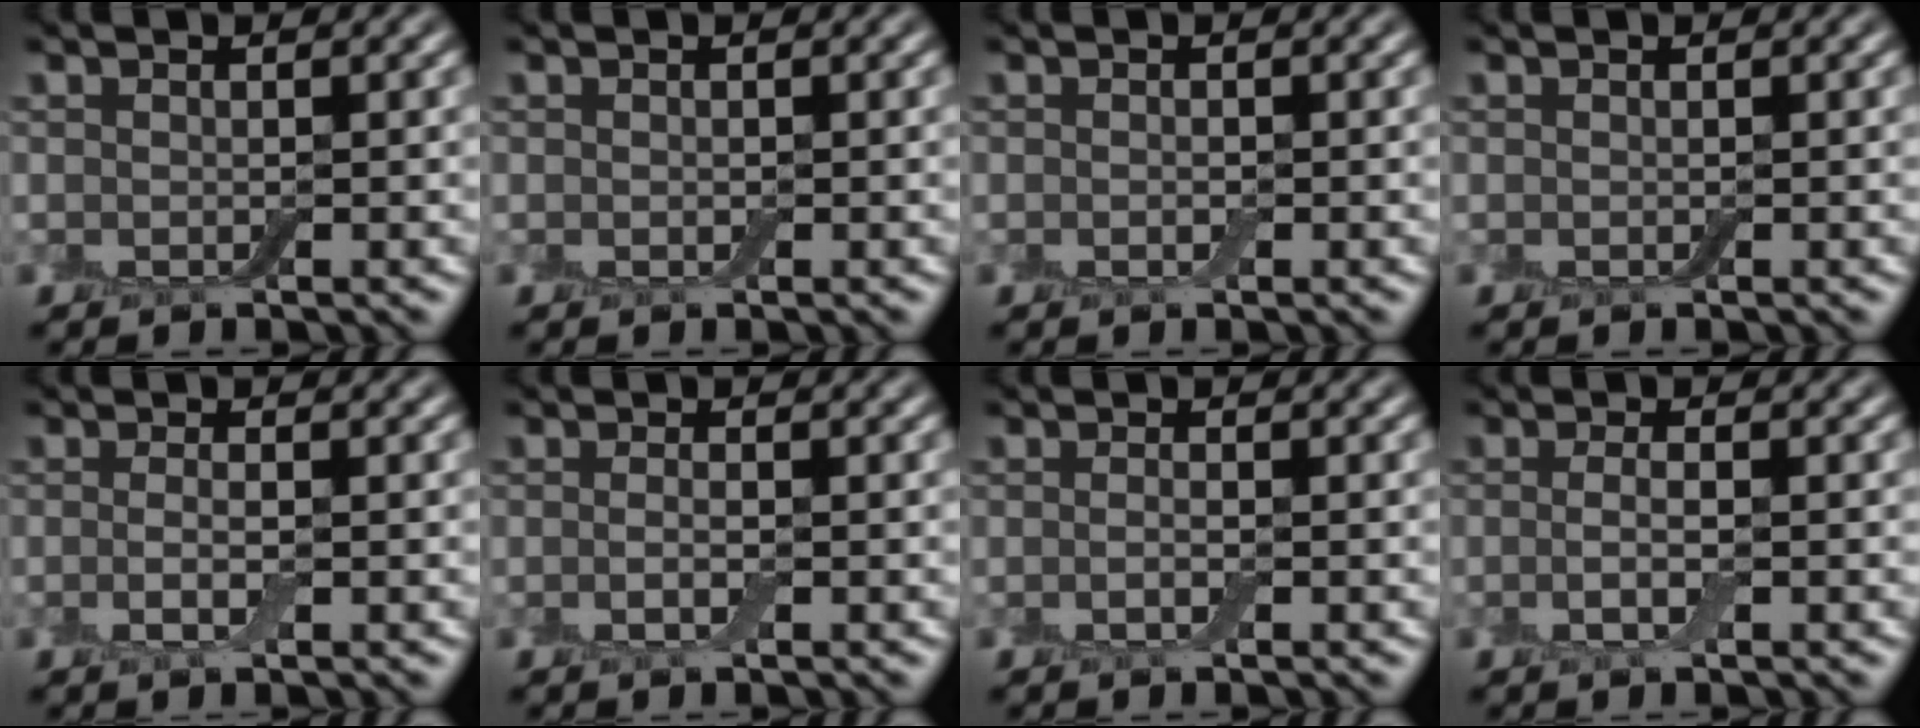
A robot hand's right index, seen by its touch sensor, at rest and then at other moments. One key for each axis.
{"total": 0.0}
{"total": 0.6, "fx": -0.2, "fy": 0.3, "fz": 0.5, "tx": -0.009, "ty": 0.000, "tz": -0.002}
{"total": 0.0}
{"total": 1.7, "fx": -0.4, "fy": 0.5, "fz": 1.6, "tx": -0.035, "ty": -0.007, "tz": -0.010}
{"total": 1.3, "fx": -0.4, "fy": 0.3, "fz": 1.2, "tx": -0.026, "ty": -0.005, "tz": -0.010}
{"total": 1.0, "fx": -0.4, "fy": 0.3, "fz": 0.9, "tx": -0.019, "ty": -0.003, "tz": -0.009}
{"total": 1.9, "fx": -0.4, "fy": 0.5, "fz": 1.8, "tx": -0.040, "ty": -0.006, "tz": -0.011}